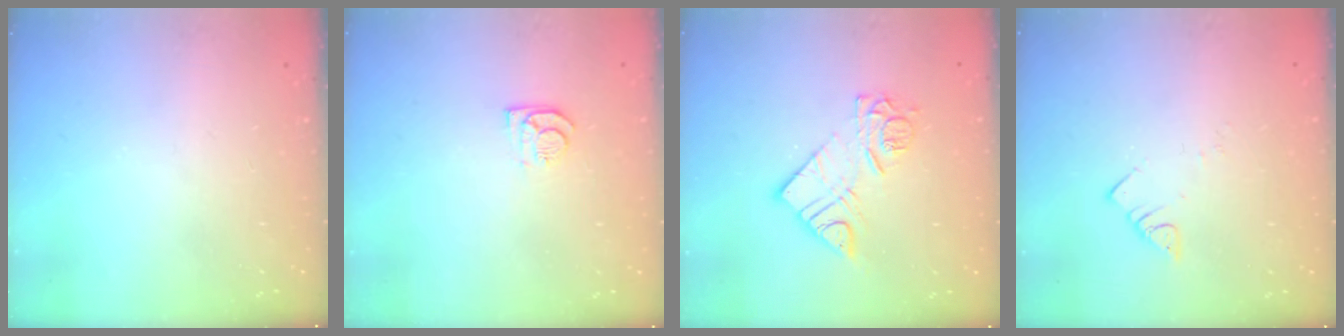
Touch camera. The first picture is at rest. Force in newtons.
{"total": 6.1, "press": 6.1, "slide": 0.4}
{"total": 10.5, "press": 10.5, "slide": 0.8}
{"total": 3.3, "press": 3.2, "slide": 0.6}